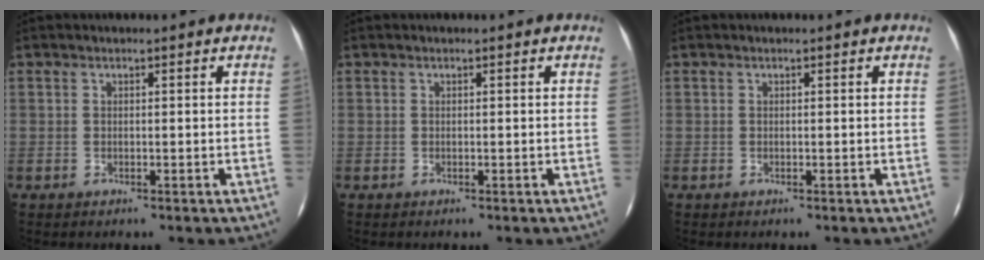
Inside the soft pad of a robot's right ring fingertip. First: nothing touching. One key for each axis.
{"total": 0.0}
{"total": 0.0}